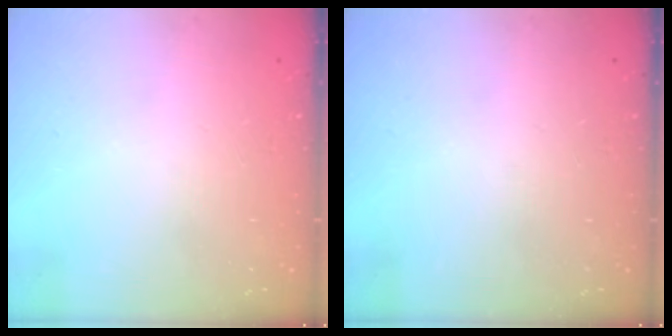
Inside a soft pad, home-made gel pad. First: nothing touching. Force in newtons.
{"total": 0.0}